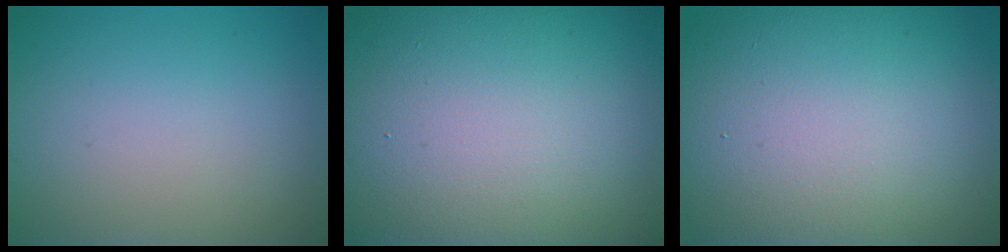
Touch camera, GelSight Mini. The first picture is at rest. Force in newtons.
{"total": 26.6, "press": 26.5, "slide": 1.2}
{"total": 18.3, "press": 18.2, "slide": 0.8}